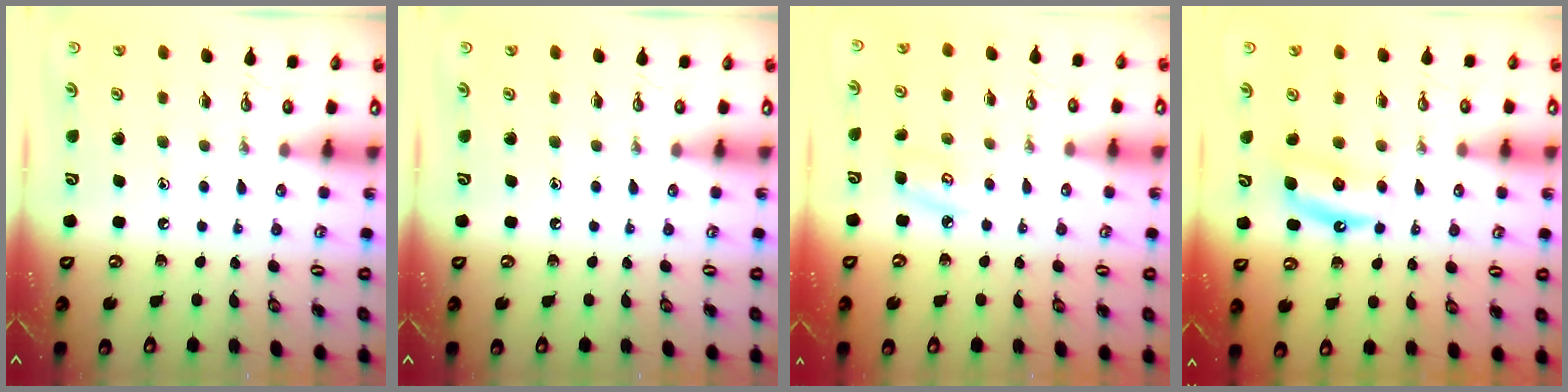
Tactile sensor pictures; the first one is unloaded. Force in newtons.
{"total": 0.0}
{"total": 5.4, "press": 5.4, "slide": 0.8}
{"total": 6.0, "press": 6.0, "slide": 0.6}